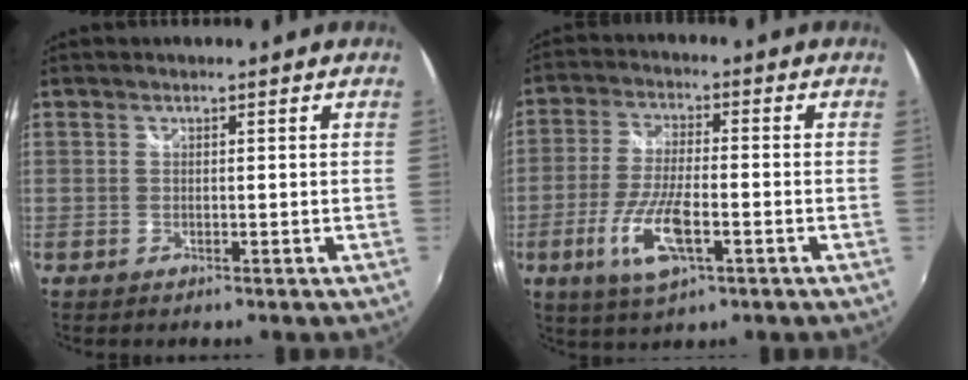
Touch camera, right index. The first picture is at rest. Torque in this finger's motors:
{"motor_torque": [1.51, -0.63, 0.74, 0.10]}